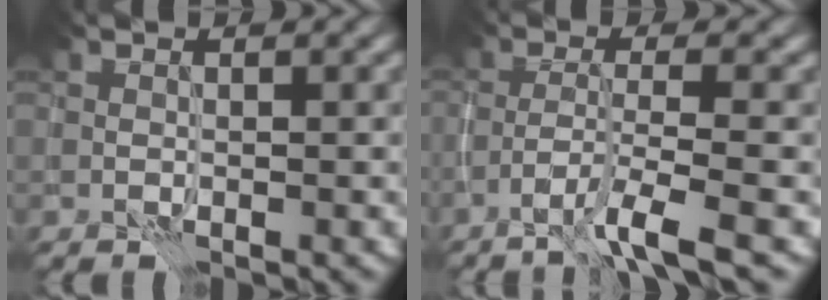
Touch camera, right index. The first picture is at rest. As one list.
[{"total": 3.8, "force": [-2.4, 0.2, 3.0], "torque": [-0.050, 0.007, -0.051]}]